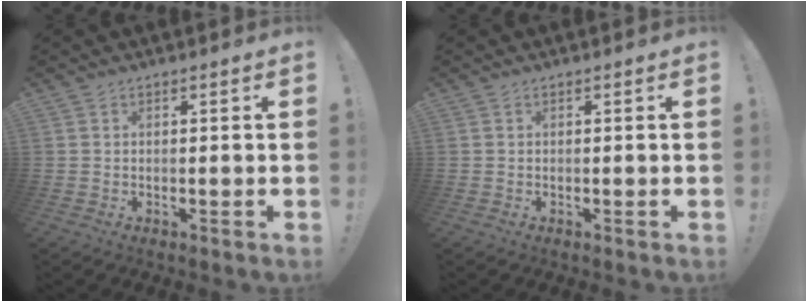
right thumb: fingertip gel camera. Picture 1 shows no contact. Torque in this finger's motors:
{"motor_torque": [-0.03, -0.13, -0.12, 0.08, -0.03]}